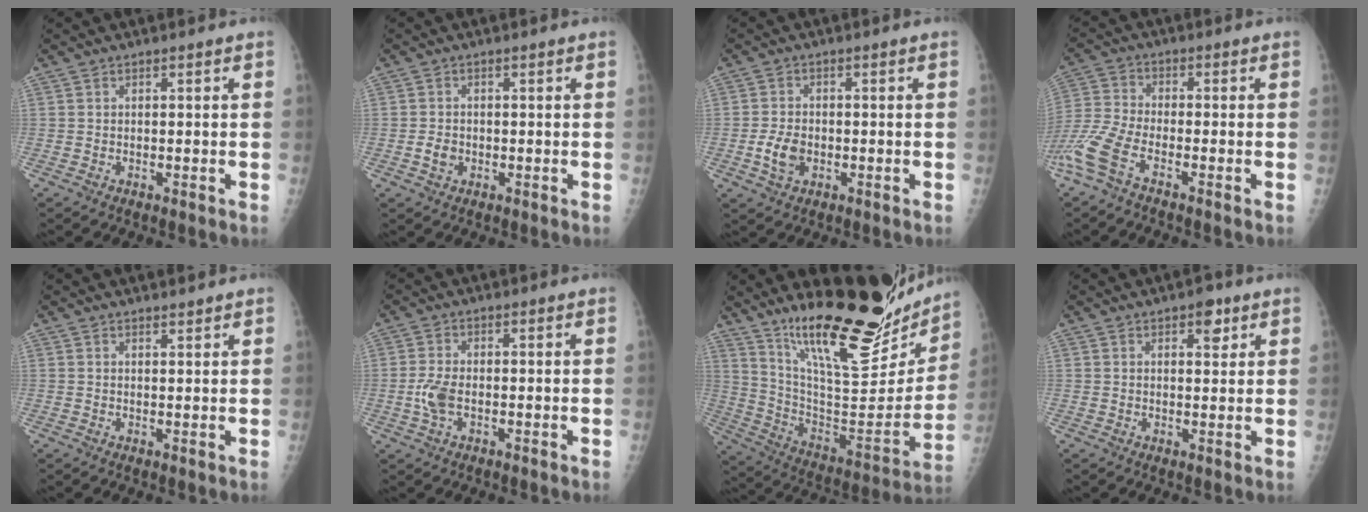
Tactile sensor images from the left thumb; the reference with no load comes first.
{"total": 2.0, "force": [-0.6, 1.6, 1.1], "torque": [-0.011, 0.003, -0.009]}
{"total": 4.4, "force": [-1.1, 3.0, 3.0], "torque": [-0.051, 0.002, -0.019]}
{"total": 8.5, "force": [-5.1, 2.5, 6.3], "torque": [-0.161, 0.006, -0.115]}
{"total": 1.1, "force": [1.1, 0.1, 0.1], "torque": [0.008, -0.010, 0.017]}
{"total": 4.0, "force": [-0.7, 2.2, 3.3], "torque": [-0.077, 0.003, -0.017]}
{"total": 29.7, "force": [21.5, 8.6, 18.6], "torque": [-0.252, -0.104, 0.338]}
{"total": 3.5, "force": [2.0, 1.8, 2.2], "torque": [-0.012, -0.008, 0.025]}